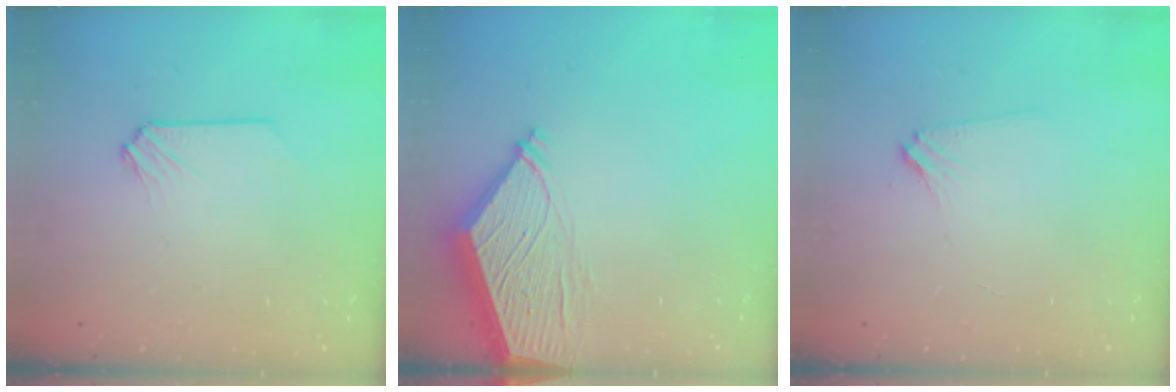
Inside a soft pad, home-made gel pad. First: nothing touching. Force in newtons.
{"total": 6.6, "press": 6.5, "slide": 0.9}
{"total": 3.1, "press": 3.1, "slide": 0.6}